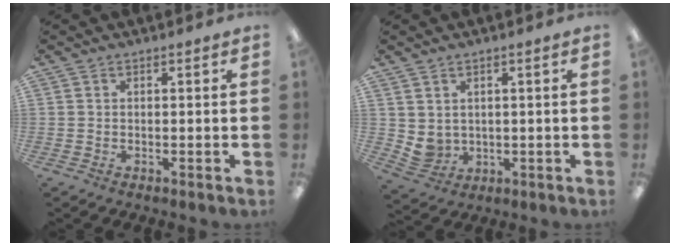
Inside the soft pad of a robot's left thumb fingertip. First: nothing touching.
{"total": 3.5, "force": [2.1, 2.8, 0.6], "torque": [-0.026, -0.012, 0.040]}